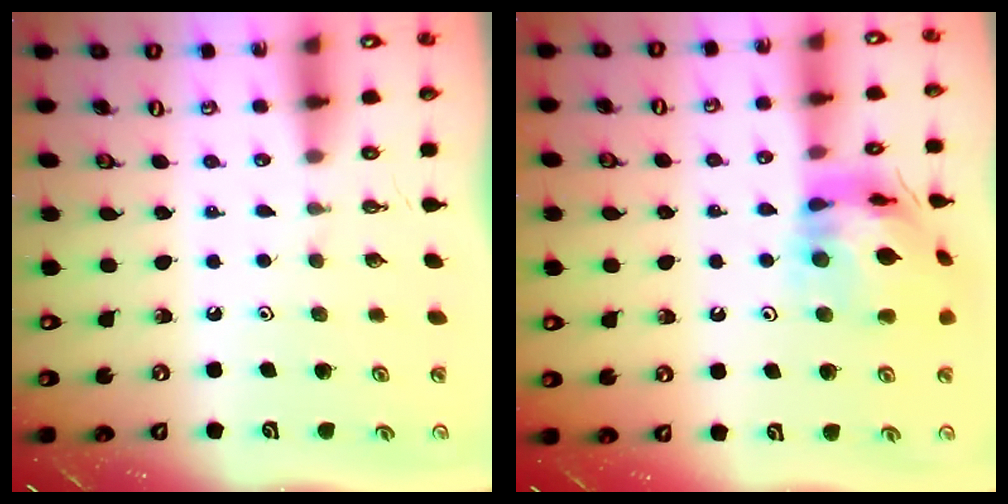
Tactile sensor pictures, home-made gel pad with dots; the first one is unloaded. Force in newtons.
{"total": 15.5, "press": 15.4, "slide": 2.1}